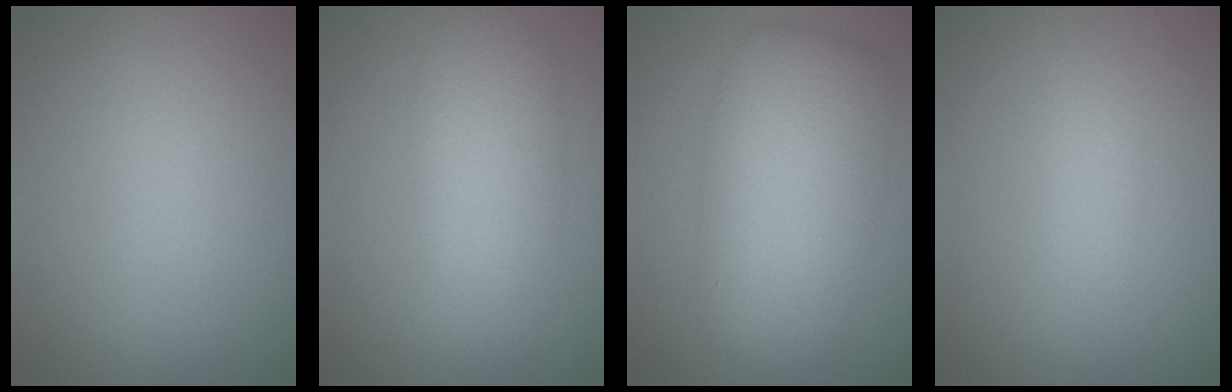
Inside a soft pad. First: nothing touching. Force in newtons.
{"total": 4.5, "press": 4.5, "slide": 0.4}
{"total": 8.7, "press": 8.7, "slide": 0.4}
{"total": 1.4, "press": 1.4, "slide": 0.1}